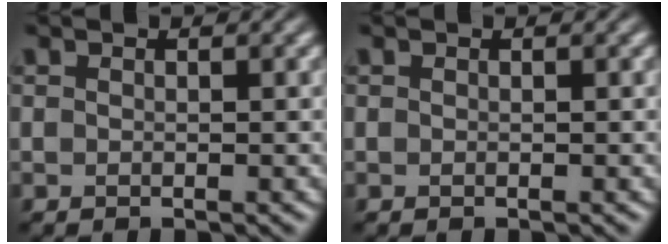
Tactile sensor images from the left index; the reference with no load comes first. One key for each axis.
{"total": 0.0}